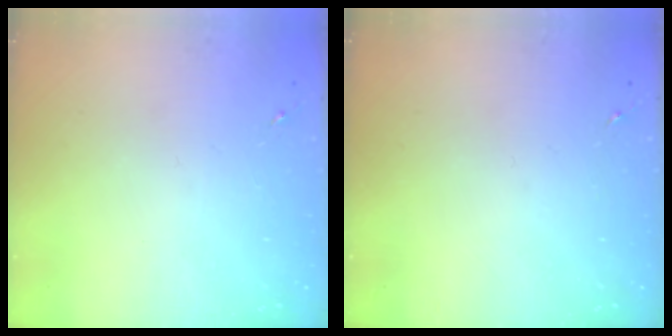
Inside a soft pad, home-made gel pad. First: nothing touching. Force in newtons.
{"total": 0.0}